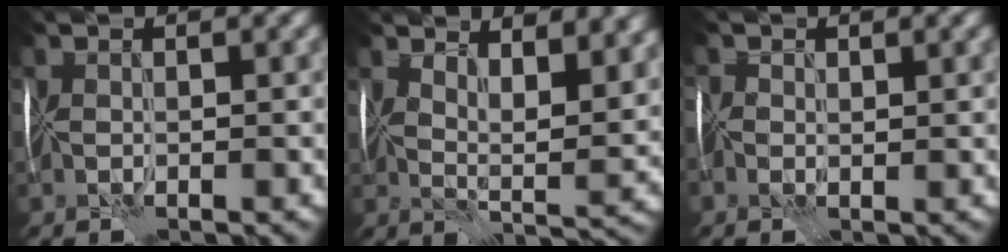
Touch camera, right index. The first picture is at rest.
{"total": 7.5, "force": [5.2, 2.4, 4.8], "torque": [-0.065, 0.000, 0.081]}
{"total": 1.6, "force": [0.3, 1.3, 0.9], "torque": [-0.011, 0.012, -0.006]}